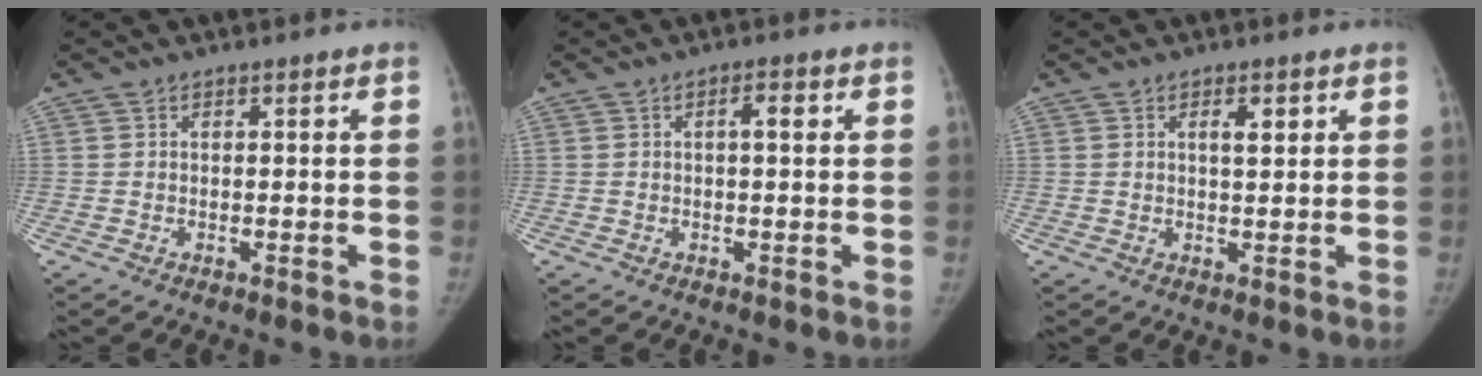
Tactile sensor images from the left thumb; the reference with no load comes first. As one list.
[{"total": 2.2, "force": [0.5, 0.7, 2.0], "torque": [-0.031, 0.003, 0.006]}, {"total": 2.7, "force": [1.2, 1.1, 2.2], "torque": [-0.029, -0.005, 0.019]}]